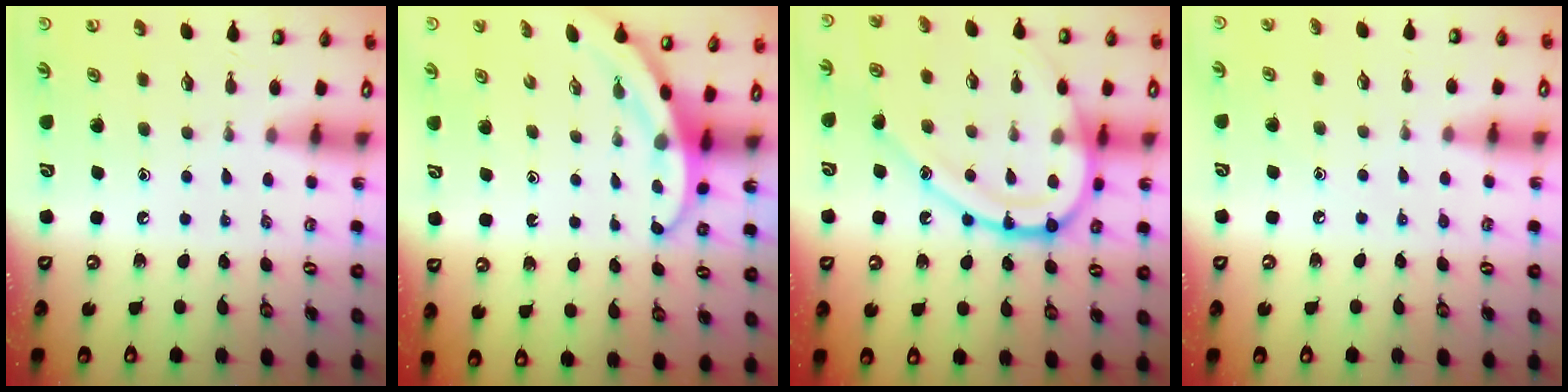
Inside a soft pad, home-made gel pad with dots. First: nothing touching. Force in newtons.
{"total": 3.0, "press": 3.0, "slide": 0.1}
{"total": 18.7, "press": 18.7, "slide": 1.2}
{"total": 3.5, "press": 3.5, "slide": 0.4}